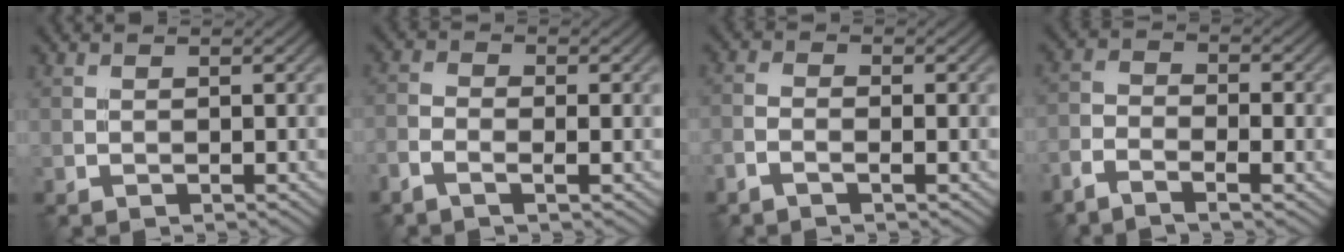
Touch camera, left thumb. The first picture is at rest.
{"total": 2.6, "force": [-1.4, 0.8, 2.0], "torque": [-0.047, -0.002, -0.036]}
{"total": 1.9, "force": [-1.1, 0.5, 1.5], "torque": [-0.034, 0.002, -0.027]}
{"total": 4.3, "force": [-3.0, 1.3, 2.8], "torque": [-0.066, -0.008, -0.070]}